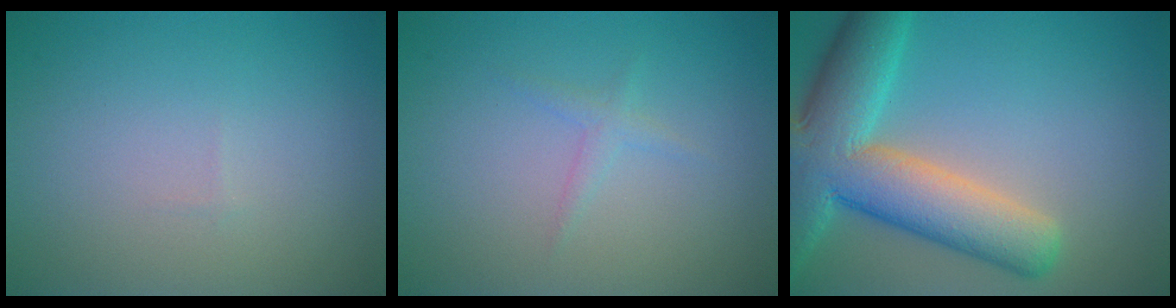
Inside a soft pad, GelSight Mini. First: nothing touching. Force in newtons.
{"total": 1.0, "press": 1.0, "slide": 0.1}
{"total": 10.7, "press": 10.7, "slide": 0.8}